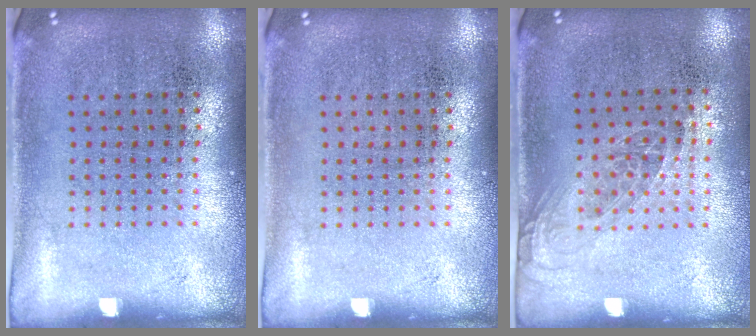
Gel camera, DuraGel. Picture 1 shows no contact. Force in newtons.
{"total": 0.0}
{"total": 1.1, "press": 0.9, "slide": 0.5}